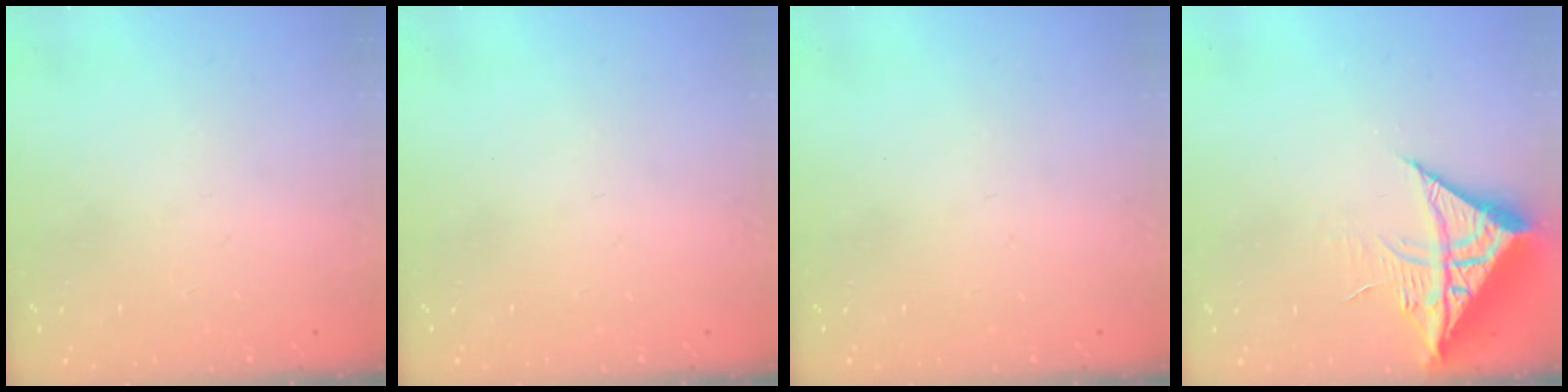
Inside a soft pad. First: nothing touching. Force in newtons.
{"total": 0.0}
{"total": 0.0}
{"total": 10.5, "press": 10.5, "slide": 1.0}